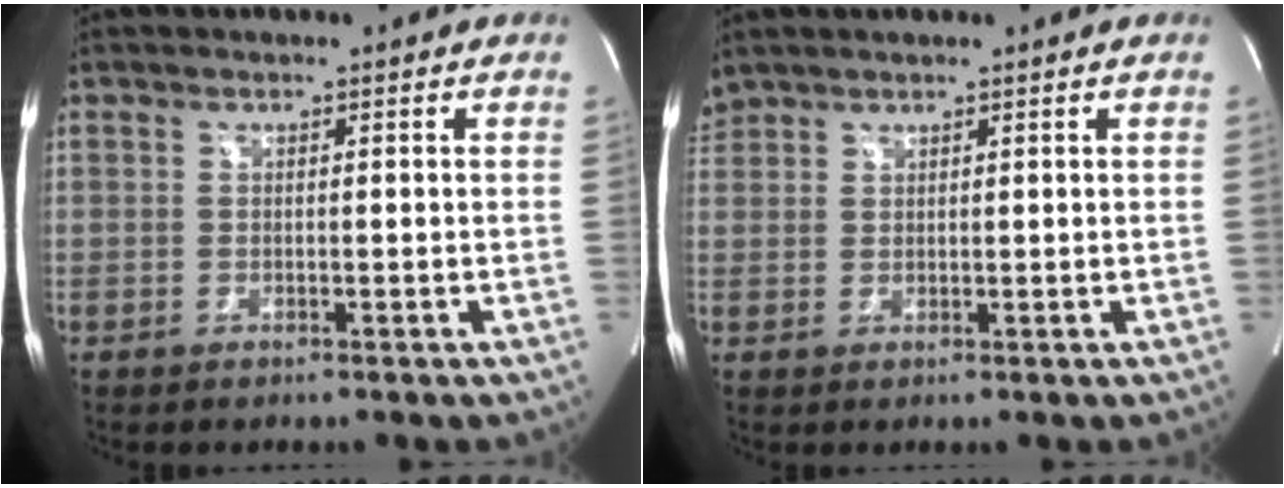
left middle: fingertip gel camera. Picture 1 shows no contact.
{"total": 2.1, "force": [2.0, 0.6, 0.1], "torque": [-0.011, 0.019, 0.044]}